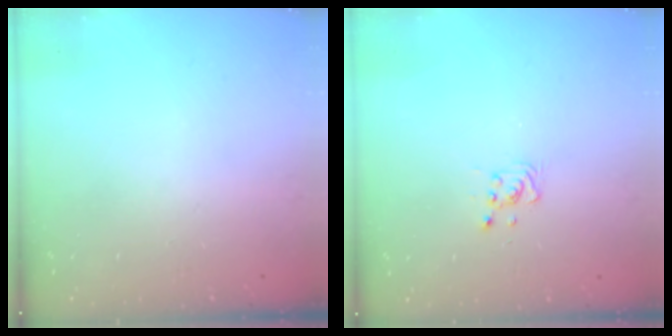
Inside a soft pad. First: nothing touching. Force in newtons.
{"total": 4.4, "press": 4.2, "slide": 1.1}